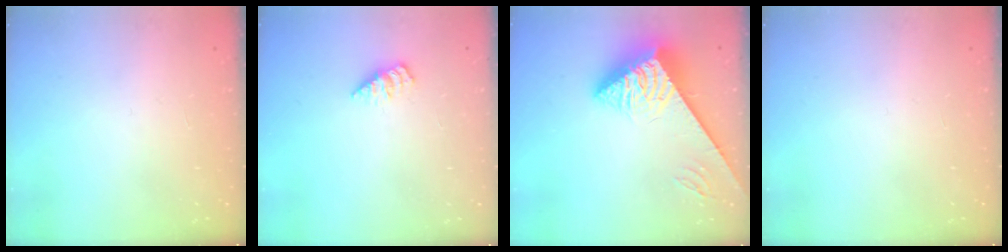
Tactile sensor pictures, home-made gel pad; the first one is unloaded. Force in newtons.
{"total": 1.6, "press": 1.6, "slide": 0.3}
{"total": 8.8, "press": 8.8, "slide": 0.9}
{"total": 0.0}